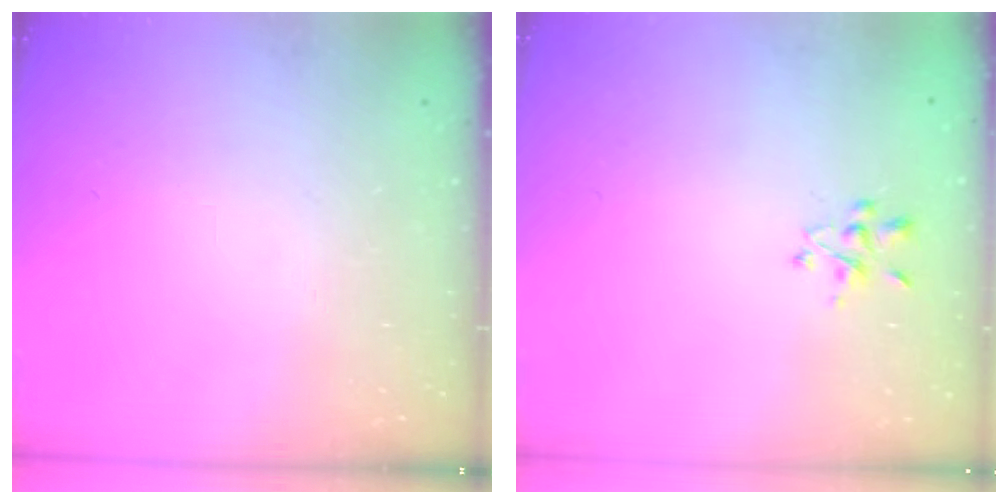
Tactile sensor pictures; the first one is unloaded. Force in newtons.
{"total": 2.2, "press": 2.1, "slide": 0.8}